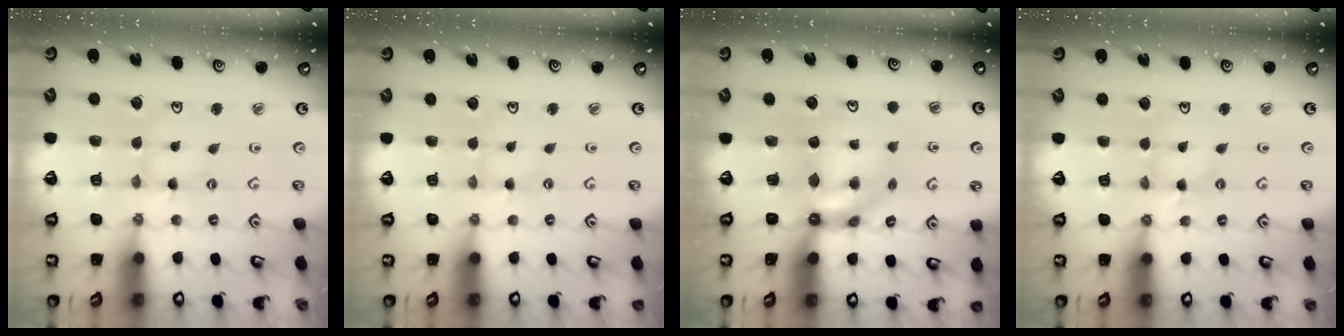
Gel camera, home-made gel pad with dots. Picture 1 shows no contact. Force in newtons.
{"total": 0.6, "press": 0.6, "slide": 0.2}
{"total": 6.9, "press": 6.9, "slide": 0.6}
{"total": 1.1, "press": 1.0, "slide": 0.2}